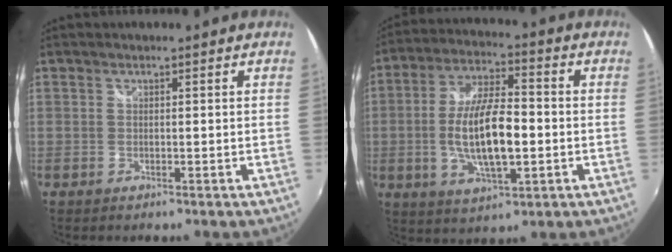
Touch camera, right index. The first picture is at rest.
{"total": 13.9, "force": [-2.1, 4.9, 12.8], "torque": [-0.251, -0.003, -0.034]}